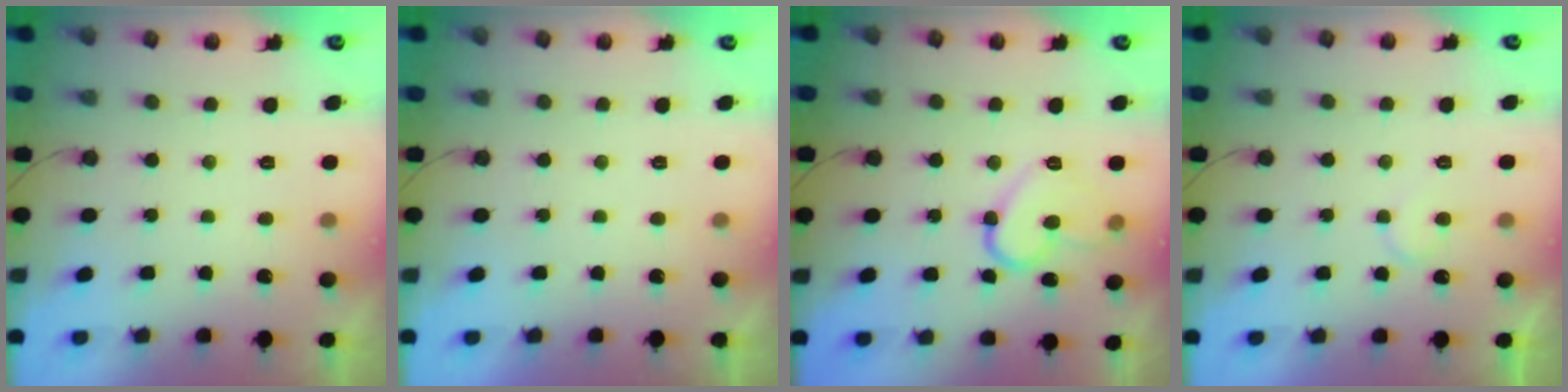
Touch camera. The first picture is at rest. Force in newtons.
{"total": 1.6, "press": 1.6, "slide": 0.0}
{"total": 11.6, "press": 11.5, "slide": 0.4}
{"total": 4.7, "press": 4.7, "slide": 0.4}